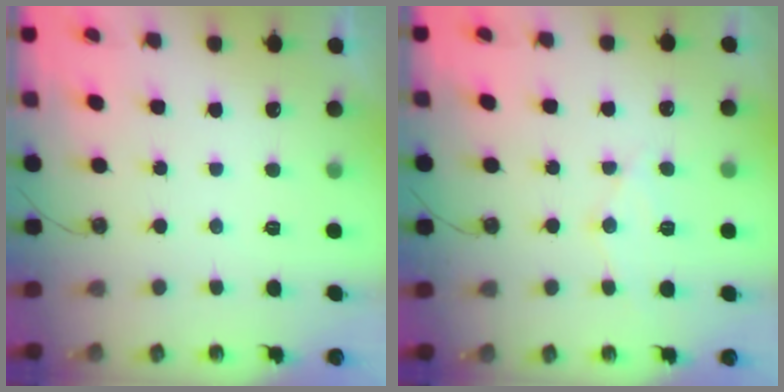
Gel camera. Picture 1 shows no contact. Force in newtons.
{"total": 9.1, "press": 9.1, "slide": 0.6}